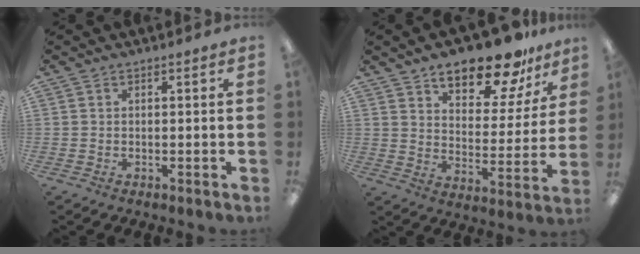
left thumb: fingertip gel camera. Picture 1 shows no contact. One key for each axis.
{"total": 16.8, "fx": 13.6, "fy": 5.8, "fz": 7.9, "tx": -0.122, "ty": -0.090, "tz": 0.232}